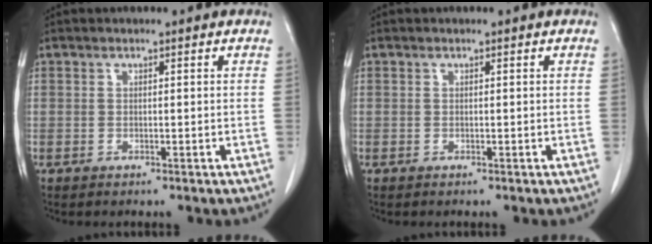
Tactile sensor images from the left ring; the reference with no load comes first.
{"total": 0.0}